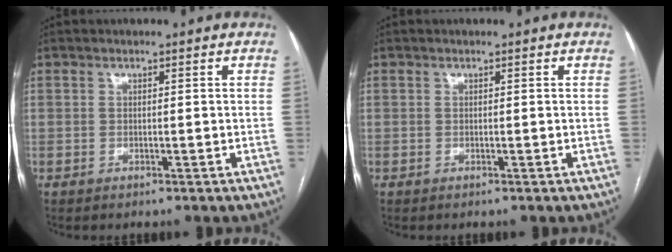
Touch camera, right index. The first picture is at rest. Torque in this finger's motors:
{"motor_torque": [0.00, 0.00, 0.00, 0.00]}